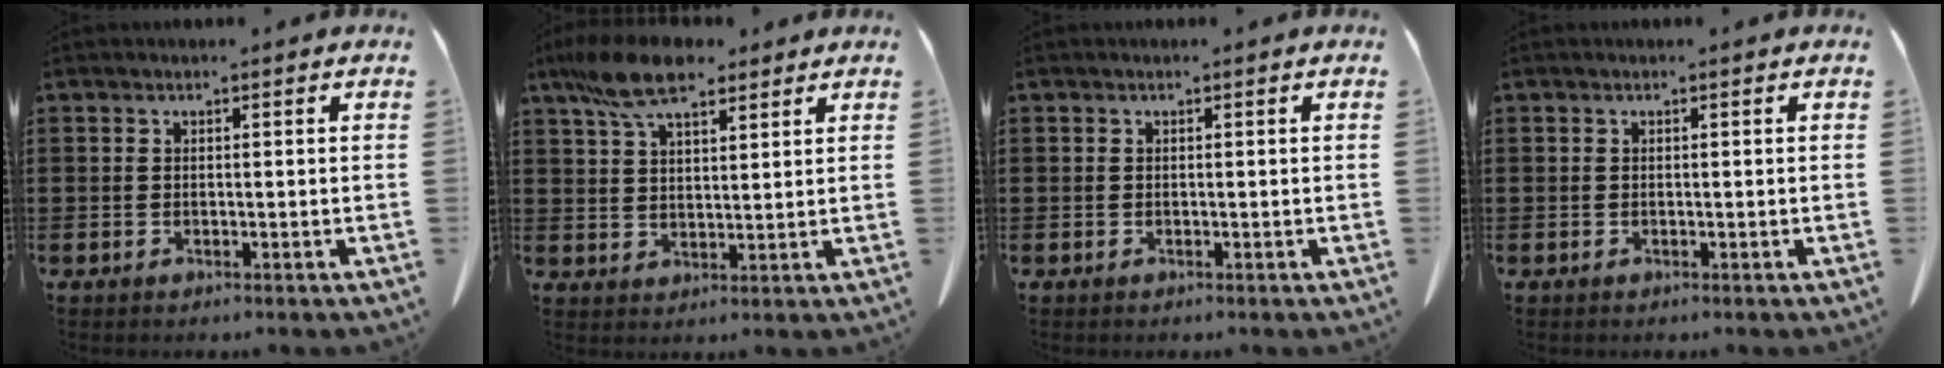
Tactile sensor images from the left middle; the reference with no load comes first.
{"total": 9.5, "force": [6.6, 3.6, 5.7], "torque": [-0.130, -0.001, 0.126]}
{"total": 0.0}
{"total": 0.0}